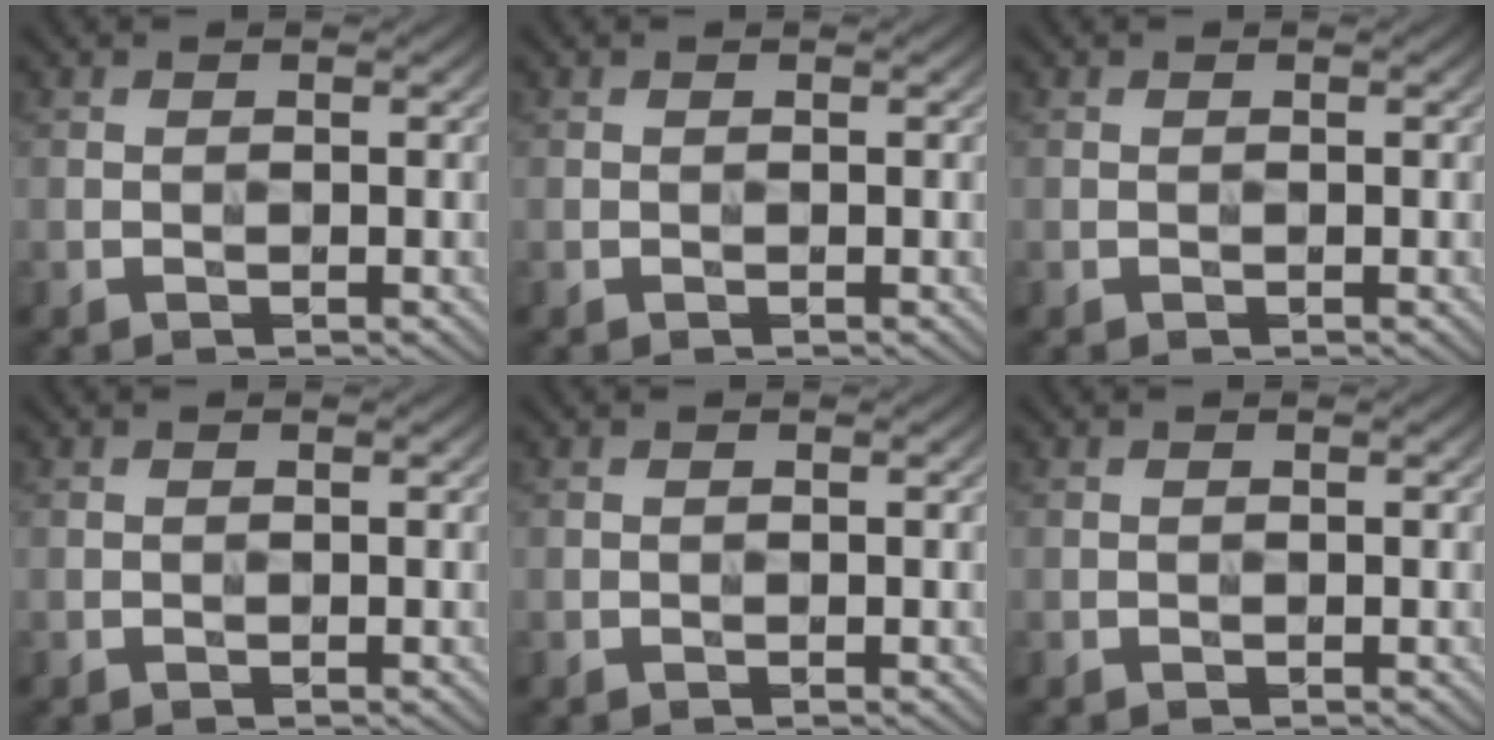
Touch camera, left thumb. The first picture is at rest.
{"total": 0.0}
{"total": 0.0}
{"total": 0.0}
{"total": 0.0}
{"total": 0.0}